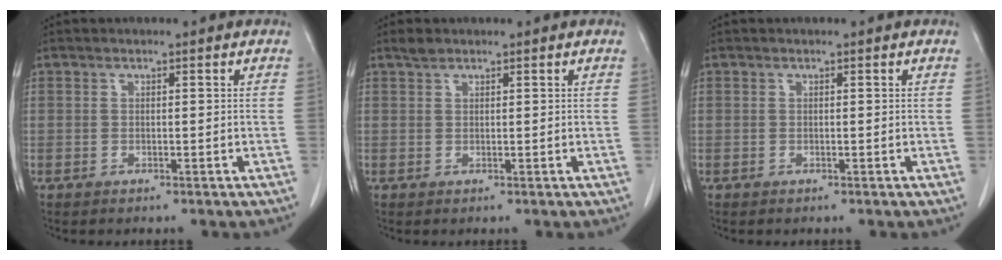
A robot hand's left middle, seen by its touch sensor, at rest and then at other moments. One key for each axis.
{"total": 1.0, "fx": 0.9, "fy": 0.3, "fz": 0.3, "tx": -0.009, "ty": 0.004, "tz": 0.019}
{"total": 0.0}